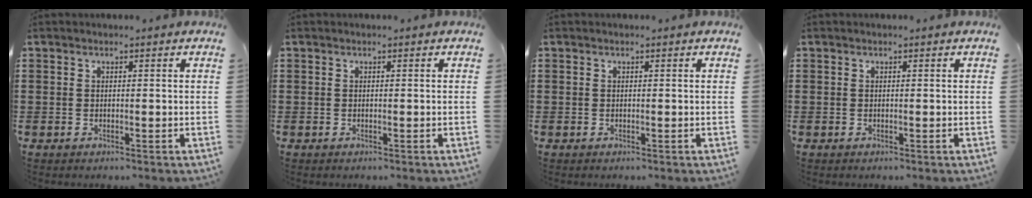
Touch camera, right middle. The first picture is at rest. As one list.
[{"total": 0.0}, {"total": 0.0}, {"total": 0.0}]